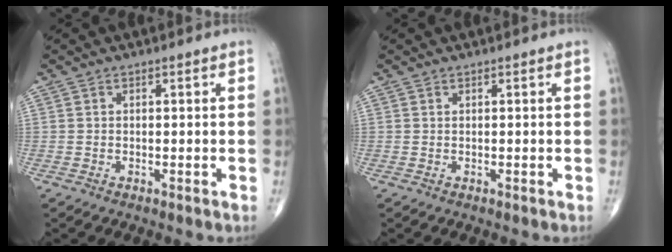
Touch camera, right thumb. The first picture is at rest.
{"total": 0.0}